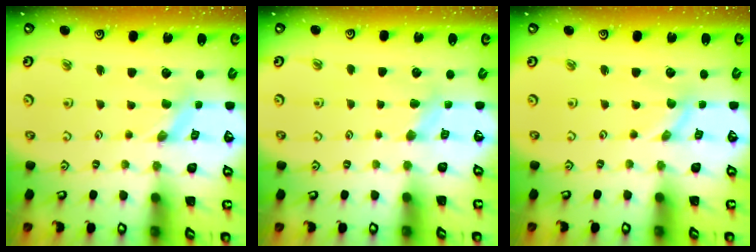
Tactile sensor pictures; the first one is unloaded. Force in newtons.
{"total": 2.9, "press": 2.8, "slide": 0.5}
{"total": 0.0}